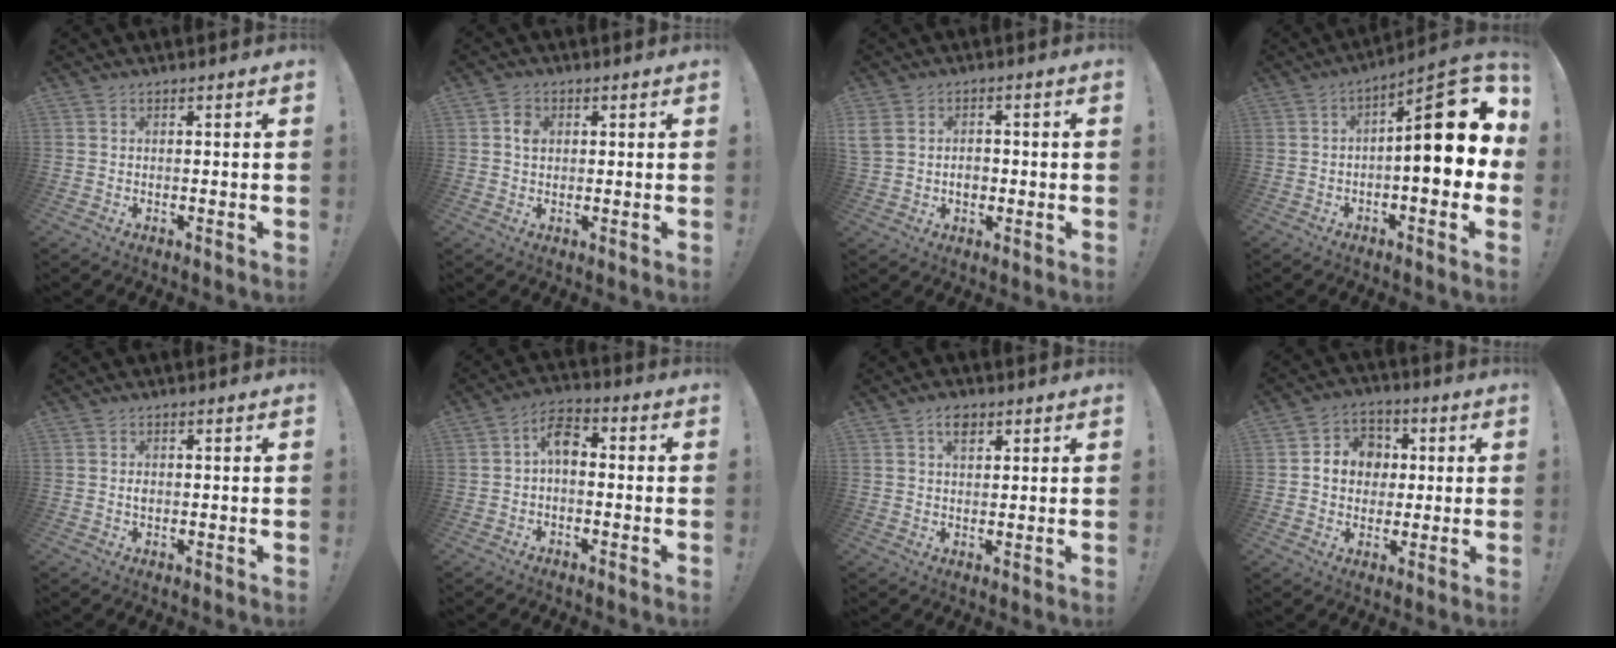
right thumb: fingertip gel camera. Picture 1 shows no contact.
{"total": 3.4, "force": [0.5, 2.8, 1.9], "torque": [-0.023, 0.001, 0.007]}
{"total": 5.6, "force": [-0.3, 4.9, 2.8], "torque": [-0.052, 0.007, -0.004]}
{"total": 18.3, "force": [1.9, 6.3, 17.1], "torque": [-0.220, -0.007, 0.027]}
{"total": 0.9, "force": [-0.3, 0.6, 0.6], "torque": [-0.005, -0.002, -0.008]}
{"total": 6.3, "force": [-0.2, 3.5, 5.2], "torque": [-0.096, 0.007, -0.005]}
{"total": 4.4, "force": [2.3, 2.6, 2.7], "torque": [-0.039, -0.002, 0.038]}
{"total": 9.5, "force": [1.0, 8.7, 3.8], "torque": [-0.055, 0.007, 0.026]}